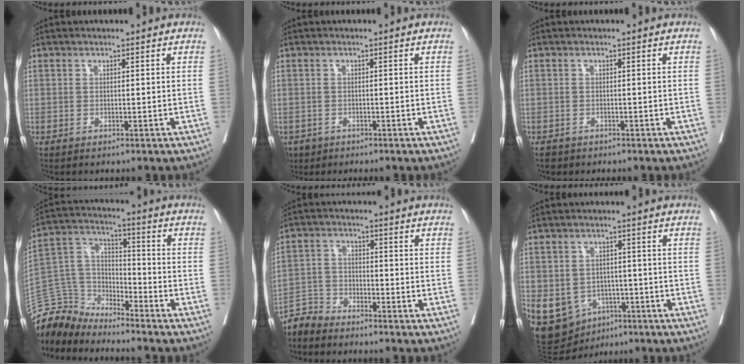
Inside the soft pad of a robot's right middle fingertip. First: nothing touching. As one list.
[{"total": 3.3, "force": [-2.1, 2.4, 0.7], "torque": [-0.011, 0.000, -0.031]}, {"total": 1.7, "force": [-1.3, 1.1, 0.3], "torque": [-0.007, 0.000, -0.020]}, {"total": 9.8, "force": [-9.6, 1.5, -0.8], "torque": [0.014, 0.048, -0.194]}, {"total": 4.3, "force": [-4.2, 1.0, -0.4], "torque": [0.011, -0.002, -0.085]}, {"total": 15.2, "force": [-5.8, 12.6, 6.3], "torque": [-0.163, 0.011, -0.070]}]